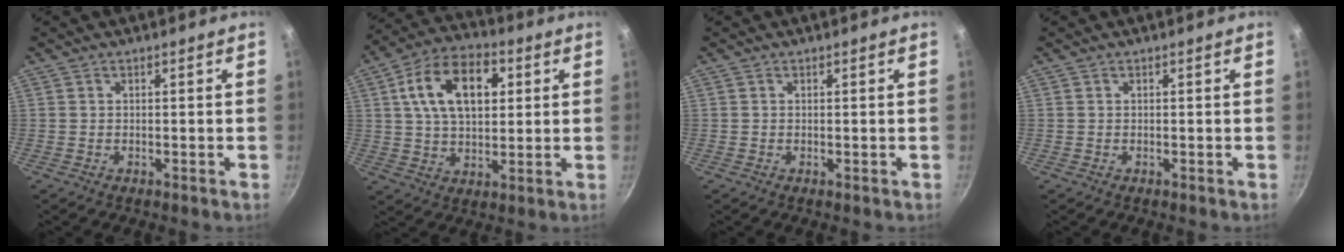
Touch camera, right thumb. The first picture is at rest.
{"total": 15.6, "force": [4.2, 9.6, 11.6], "torque": [-0.172, 0.007, 0.064]}
{"total": 0.0}
{"total": 0.0}